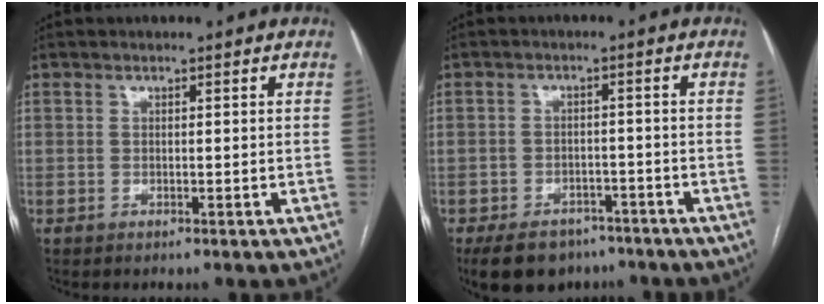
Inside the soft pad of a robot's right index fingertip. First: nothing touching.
{"total": 10.4, "force": [-7.8, 5.8, 3.8], "torque": [-0.065, -0.001, -0.111]}